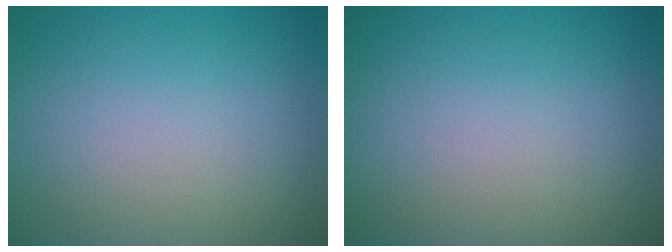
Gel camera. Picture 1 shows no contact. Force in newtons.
{"total": 0.0}